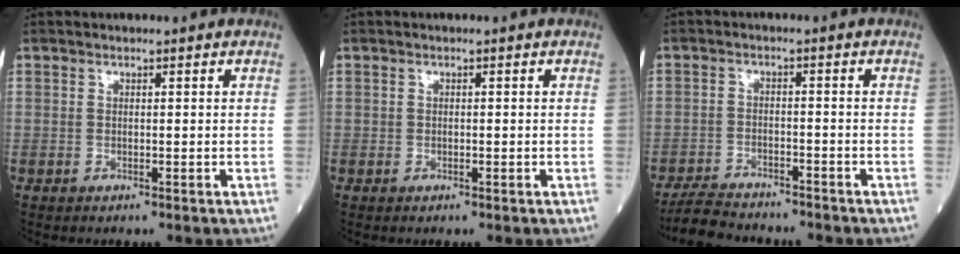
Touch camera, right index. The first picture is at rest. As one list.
[{"total": 0.6, "force": [-0.1, 0.5, 0.4], "torque": [-0.018, 0.006, -0.001]}, {"total": 8.2, "force": [-7.4, 2.4, 2.4], "torque": [-0.052, -0.011, -0.120]}]